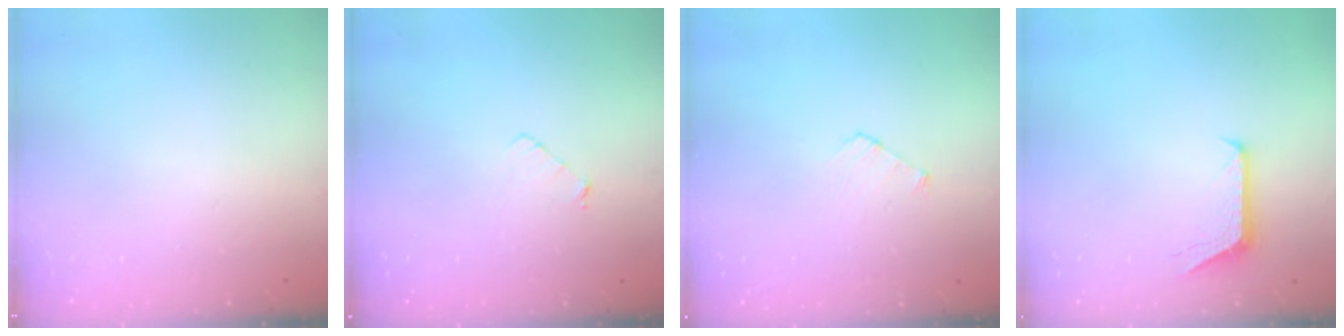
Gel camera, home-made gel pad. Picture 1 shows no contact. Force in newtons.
{"total": 3.2, "press": 3.2, "slide": 0.2}
{"total": 3.8, "press": 3.8, "slide": 0.3}
{"total": 6.7, "press": 6.7, "slide": 0.5}